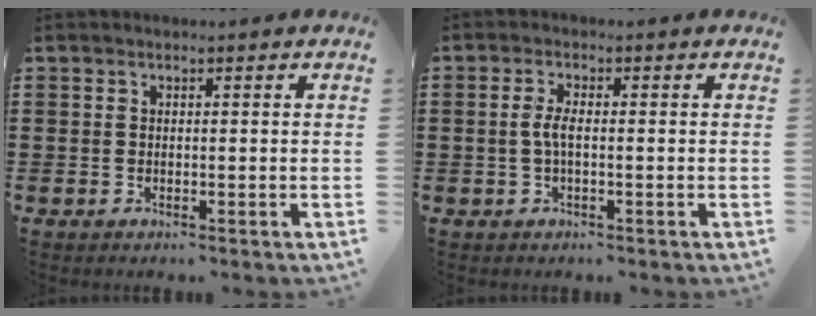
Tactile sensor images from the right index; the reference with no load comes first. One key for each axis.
{"total": 2.7, "fx": -0.4, "fy": 0.6, "fz": 2.6, "tx": -0.063, "ty": -0.004, "tz": -0.013}